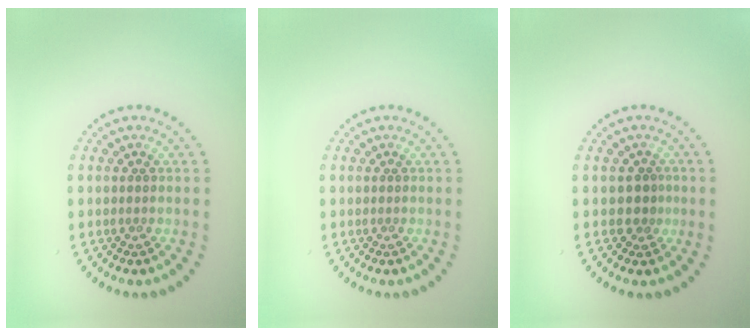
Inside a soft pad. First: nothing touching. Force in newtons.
{"total": 0.0}
{"total": 1.8, "press": 1.4, "slide": 1.1}